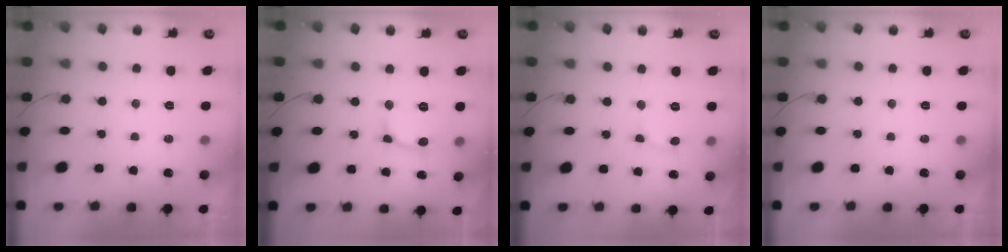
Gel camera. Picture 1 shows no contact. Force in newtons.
{"total": 4.7, "press": 4.7, "slide": 0.7}
{"total": 2.9, "press": 2.9, "slide": 0.2}
{"total": 0.0}